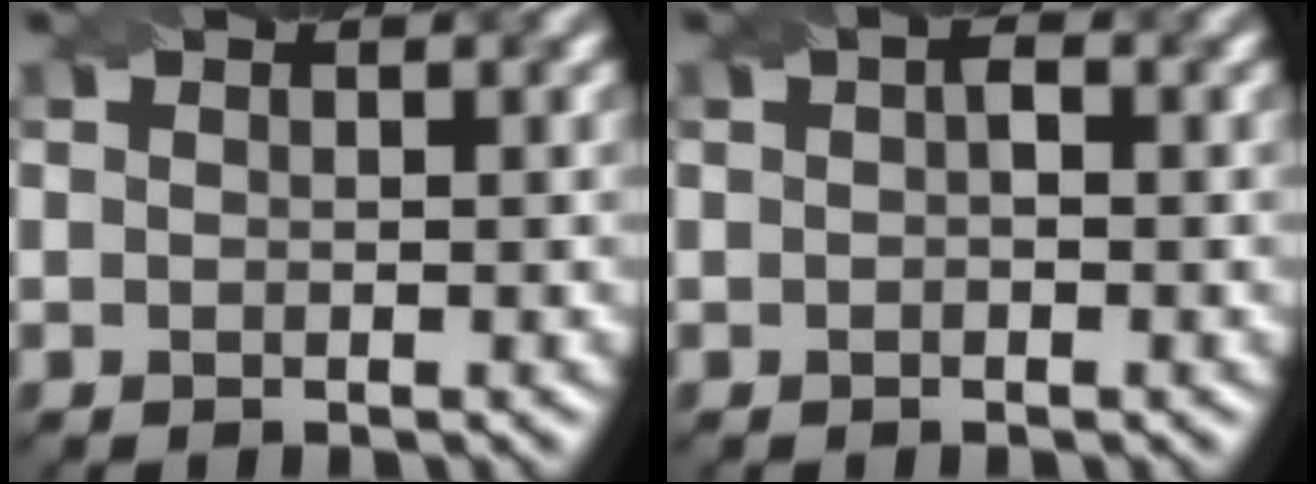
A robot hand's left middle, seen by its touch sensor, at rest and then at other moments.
{"total": 0.9, "force": [-0.1, 0.4, 0.8], "torque": [-0.017, 0.003, 0.000]}